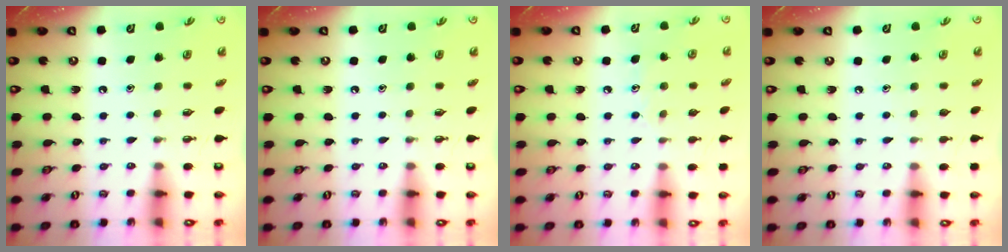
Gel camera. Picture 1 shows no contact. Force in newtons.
{"total": 0.0}
{"total": 7.1, "press": 7.1, "slide": 0.7}
{"total": 0.0}